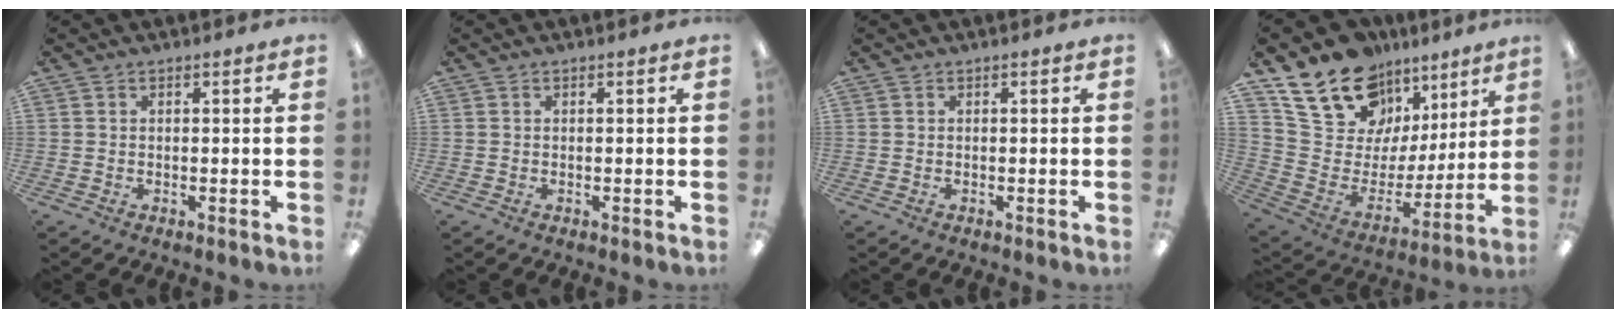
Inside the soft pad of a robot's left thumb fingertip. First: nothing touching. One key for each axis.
{"total": 0.0}
{"total": 0.0}
{"total": 19.8, "fx": 14.1, "fy": 11.4, "fz": 7.9, "tx": -0.149, "ty": -0.095, "tz": 0.264}